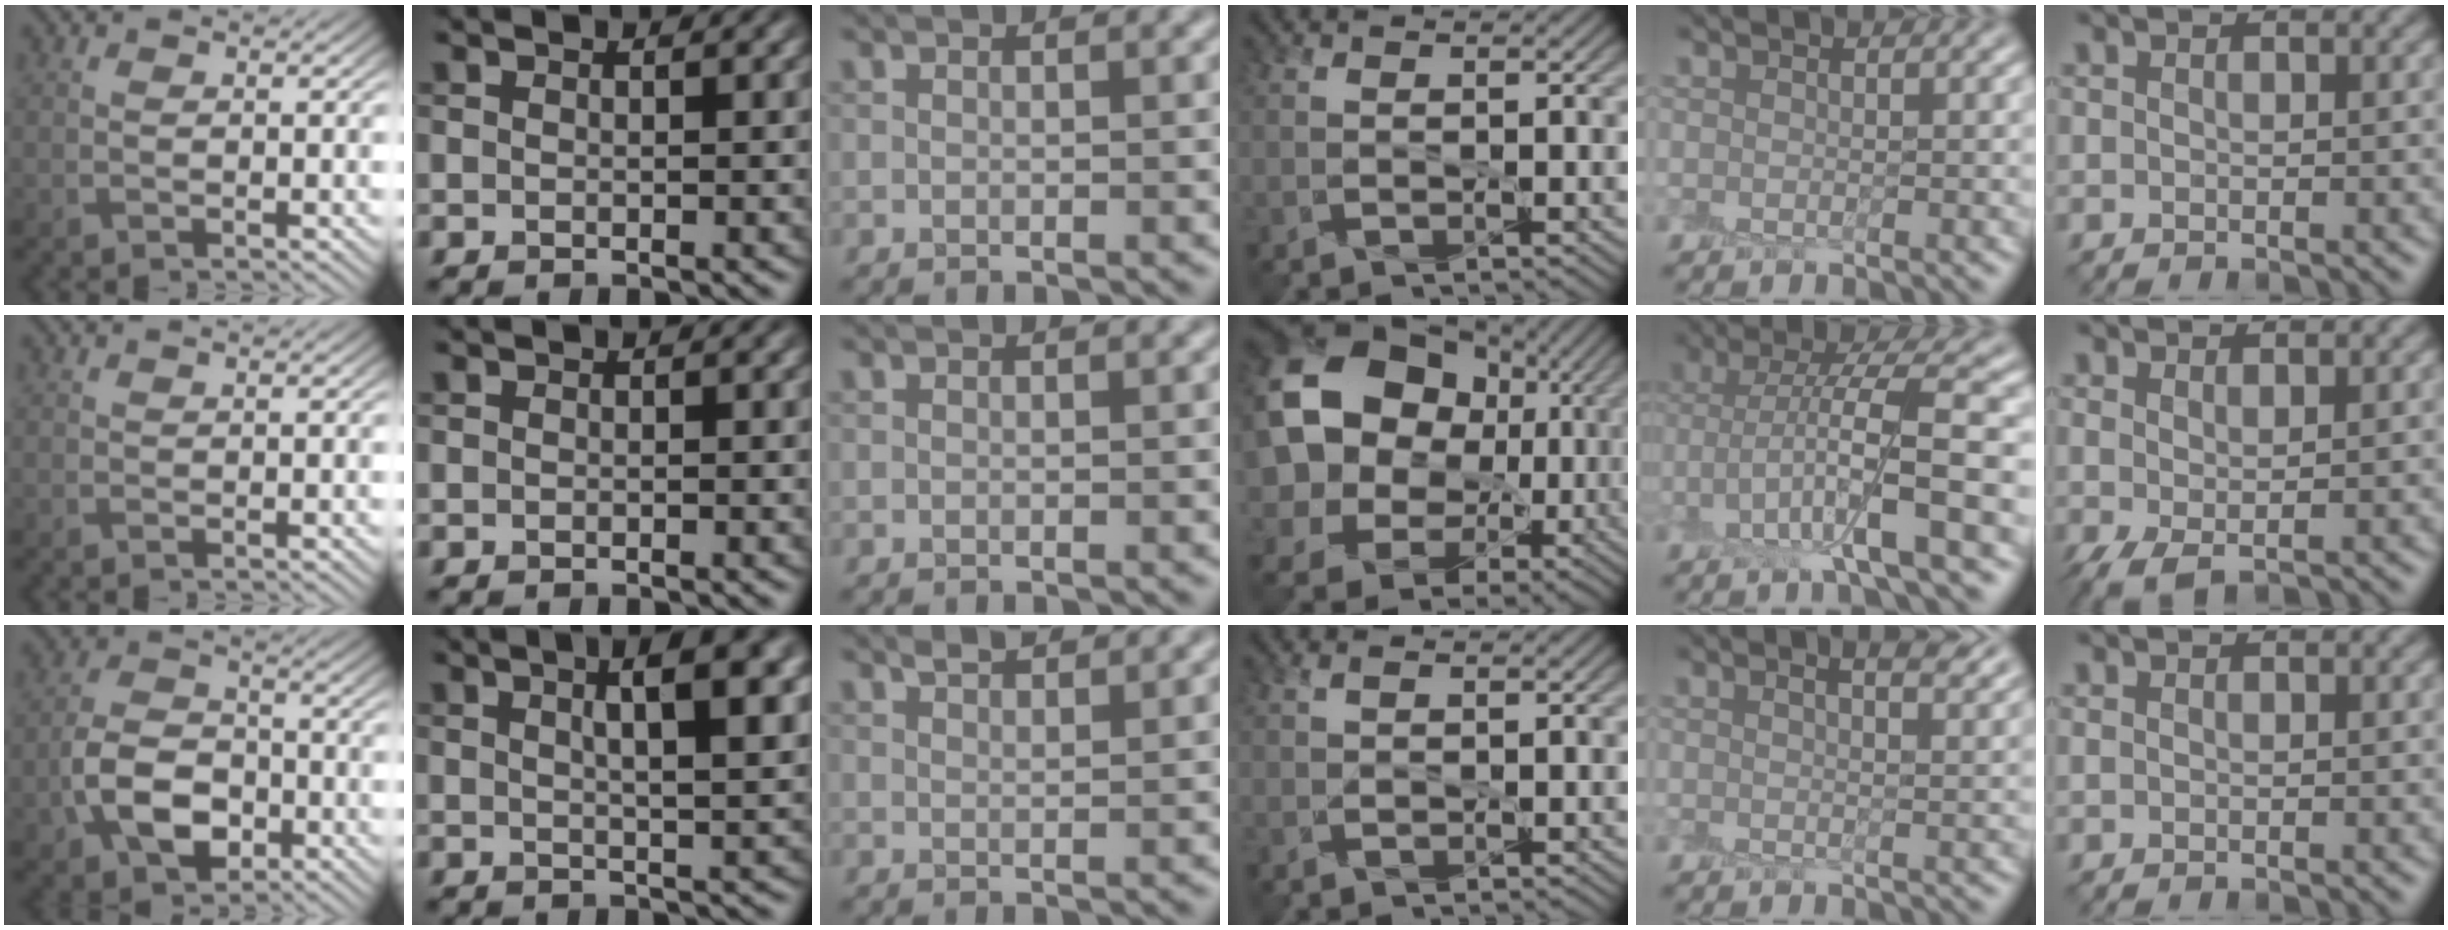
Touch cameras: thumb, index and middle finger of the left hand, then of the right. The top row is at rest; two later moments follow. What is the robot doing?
{"motion": "peel", "object": "shipping label"}